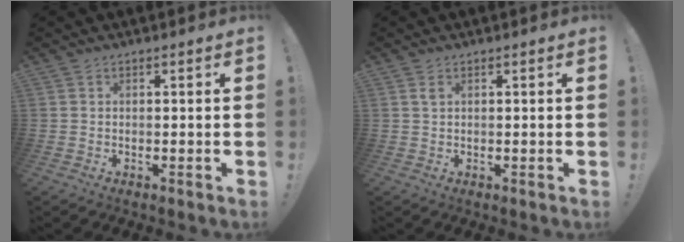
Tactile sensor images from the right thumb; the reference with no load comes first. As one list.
[{"total": 1.0, "force": [0.5, 0.5, 0.7], "torque": [-0.014, 0.000, 0.009]}]